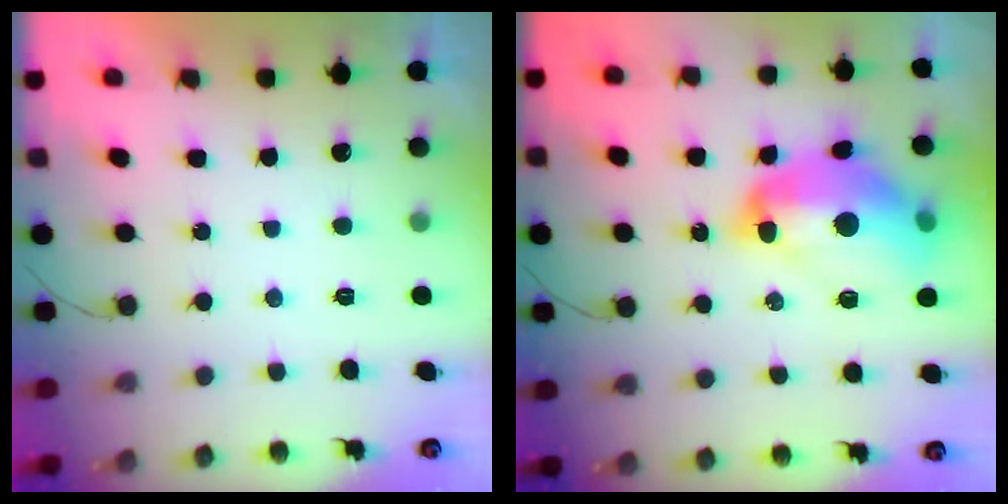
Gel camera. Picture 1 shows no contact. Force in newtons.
{"total": 17.3, "press": 17.2, "slide": 1.8}